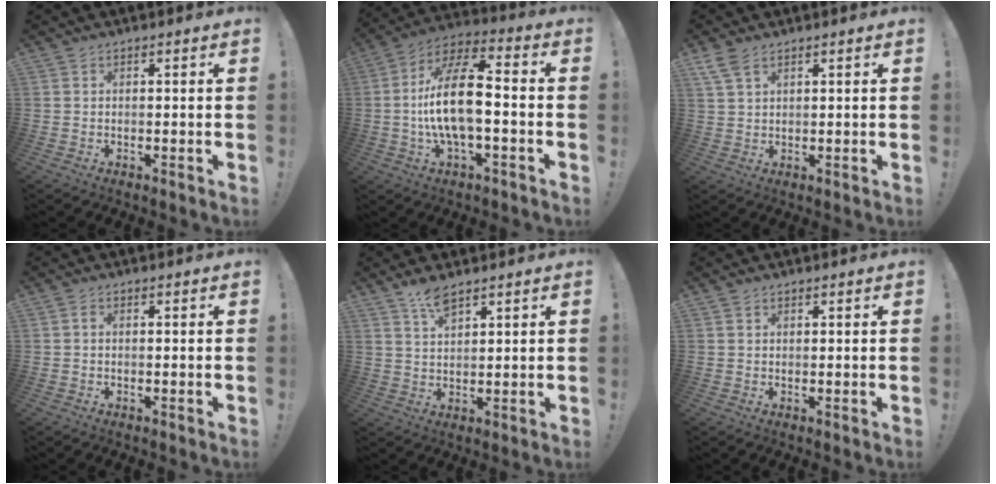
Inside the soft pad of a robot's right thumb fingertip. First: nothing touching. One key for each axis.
{"total": 16.5, "fx": -1.9, "fy": 6.5, "fz": 15.0, "tx": -0.275, "ty": 0.010, "tz": -0.037}
{"total": 4.9, "fx": 3.3, "fy": 2.1, "fz": 2.9, "tx": -0.057, "ty": -0.012, "tz": 0.065}
{"total": 0.7, "fx": -0.2, "fy": 0.4, "fz": 0.6, "tx": -0.015, "ty": 0.004, "tz": -0.004}
{"total": 5.3, "fx": 4.0, "fy": 1.5, "fz": 3.2, "tx": -0.057, "ty": -0.018, "tz": 0.070}
{"total": 0.7, "fx": 0.6, "fy": 0.4, "fz": 0.0, "tx": 0.006, "ty": -0.003, "tz": 0.011}